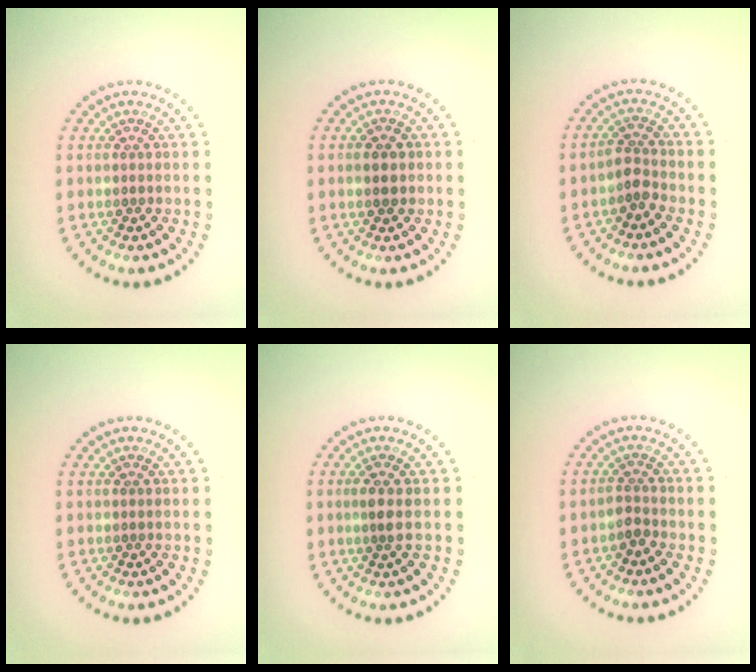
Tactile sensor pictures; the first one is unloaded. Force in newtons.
{"total": 1.6, "press": 1.6, "slide": 0.1}
{"total": 1.9, "press": 1.4, "slide": 1.2}
{"total": 0.0}
{"total": 1.6, "press": 1.3, "slide": 0.9}
{"total": 1.5, "press": 1.1, "slide": 1.0}